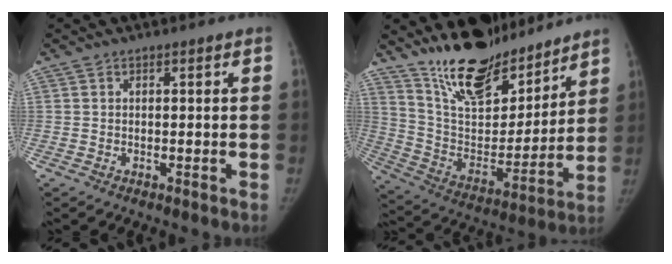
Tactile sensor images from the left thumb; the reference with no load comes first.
{"total": 20.2, "force": [16.5, 7.6, 8.8], "torque": [-0.100, -0.109, 0.289]}